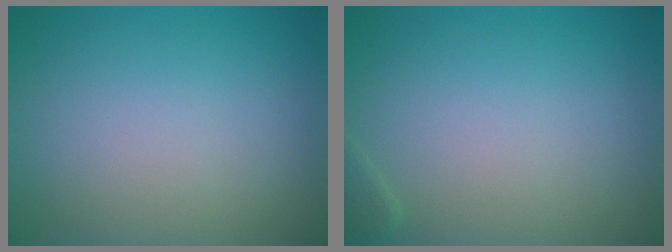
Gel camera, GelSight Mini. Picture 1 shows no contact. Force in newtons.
{"total": 0.7, "press": 0.7, "slide": 0.0}